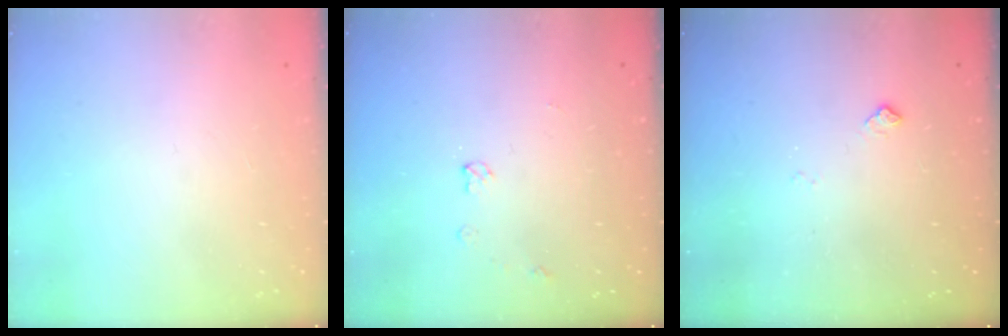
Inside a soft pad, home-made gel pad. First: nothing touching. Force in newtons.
{"total": 4.0, "press": 4.0, "slide": 0.1}
{"total": 6.1, "press": 6.1, "slide": 0.7}